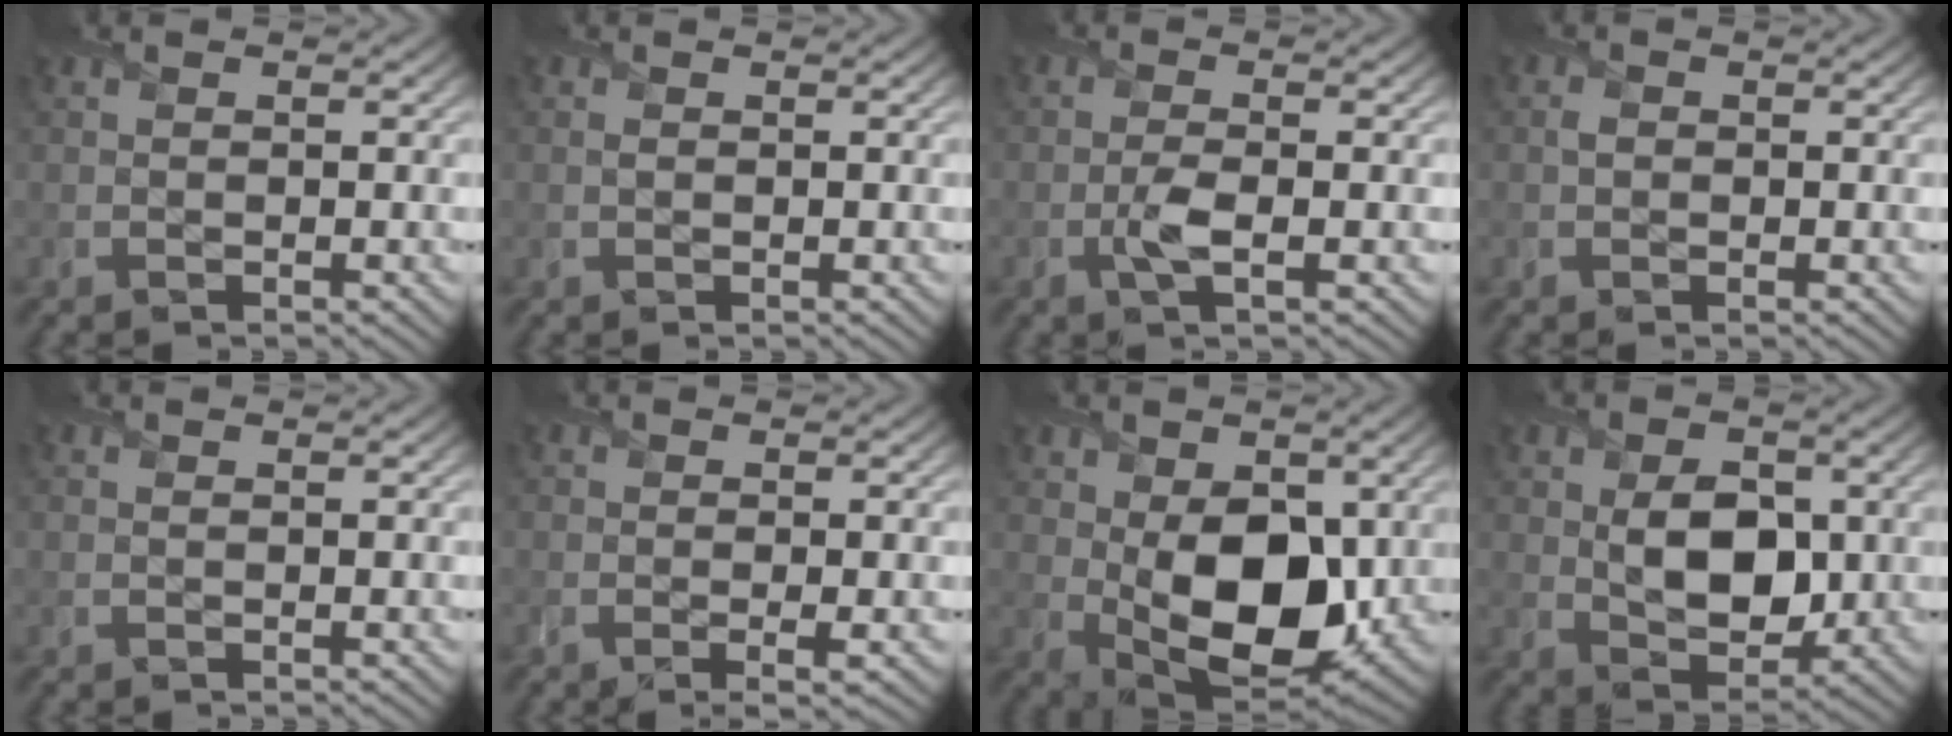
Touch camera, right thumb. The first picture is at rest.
{"total": 0.0}
{"total": 2.1, "force": [-0.6, 0.8, 1.8], "torque": [-0.042, -0.001, -0.017]}
{"total": 0.7, "force": [0.2, 0.6, -0.2], "torque": [0.006, -0.001, 0.000]}
{"total": 0.0}
{"total": 1.6, "force": [-0.5, 0.3, 1.5], "torque": [-0.026, -0.006, -0.009]}
{"total": 12.1, "force": [0.2, 7.7, 9.4], "torque": [-0.172, -0.019, 0.012]}
{"total": 7.4, "force": [0.5, 5.0, 5.4], "torque": [-0.096, -0.010, 0.010]}